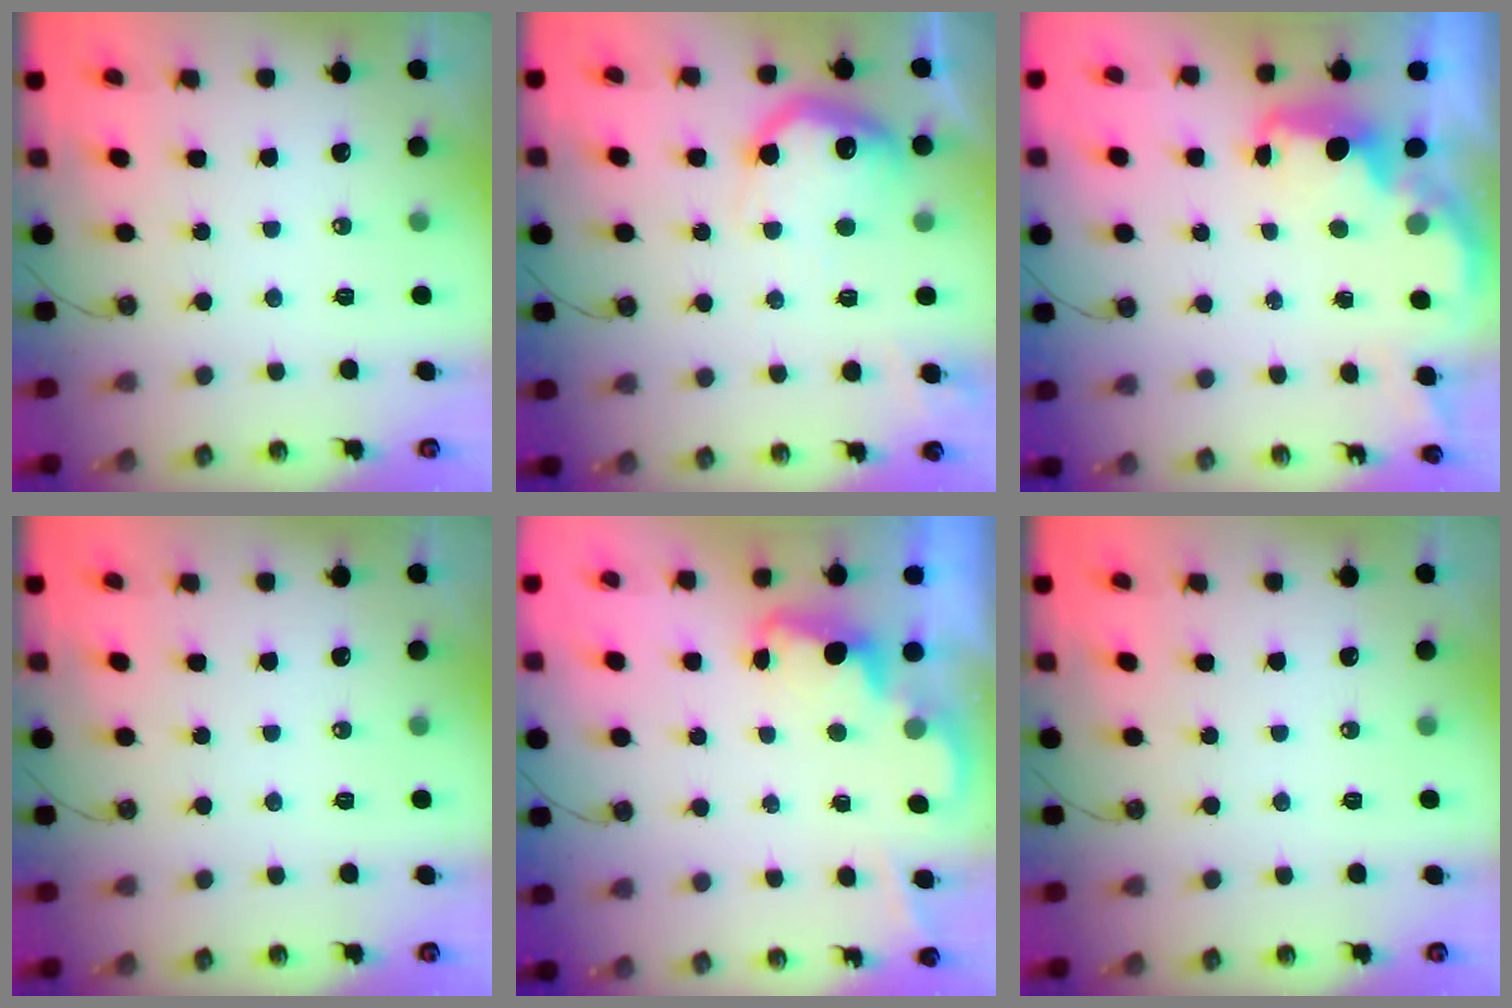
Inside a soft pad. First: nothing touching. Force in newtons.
{"total": 16.5, "press": 16.5, "slide": 1.0}
{"total": 3.0, "press": 3.0, "slide": 0.7}
{"total": 0.0}
{"total": 2.3, "press": 2.2, "slide": 0.5}
{"total": 0.0}